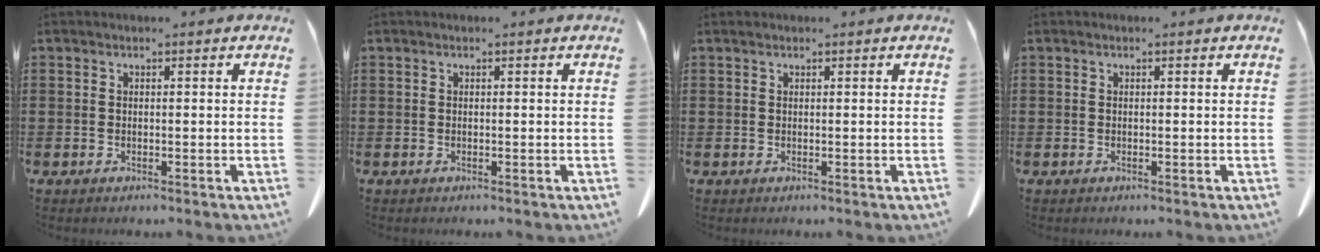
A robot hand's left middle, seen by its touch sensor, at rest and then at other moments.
{"total": 0.0}
{"total": 0.0}
{"total": 0.0}